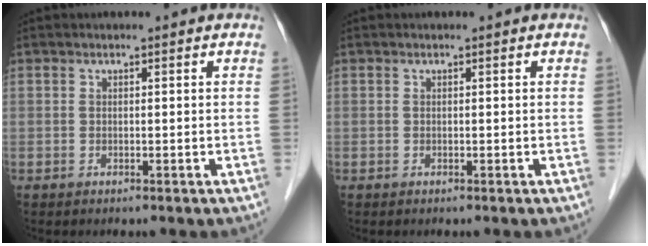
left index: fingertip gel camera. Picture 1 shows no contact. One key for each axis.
{"total": 0.0}